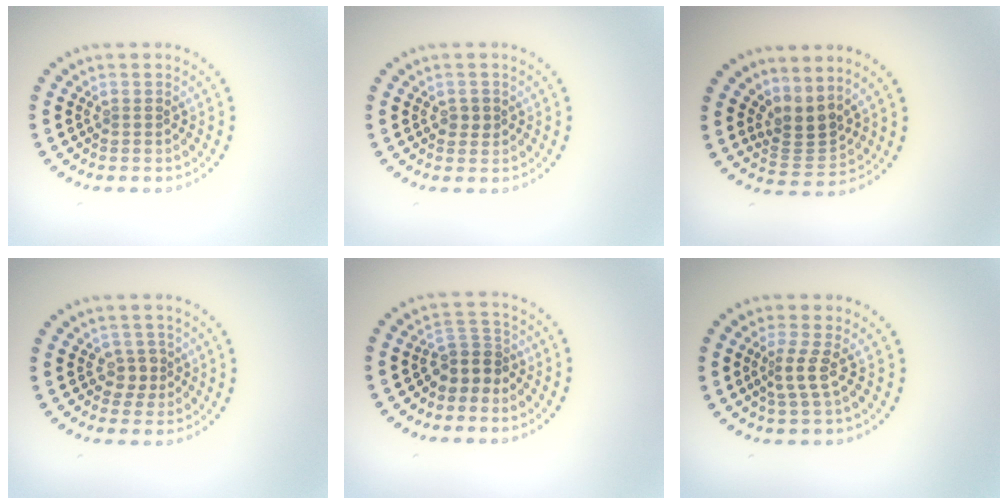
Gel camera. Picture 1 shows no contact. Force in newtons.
{"total": 1.2, "press": 1.1, "slide": 0.3}
{"total": 2.8, "press": 2.0, "slide": 2.0}
{"total": 1.7, "press": 1.5, "slide": 0.9}
{"total": 2.8, "press": 2.2, "slide": 1.7}
{"total": 2.2, "press": 1.5, "slide": 1.6}